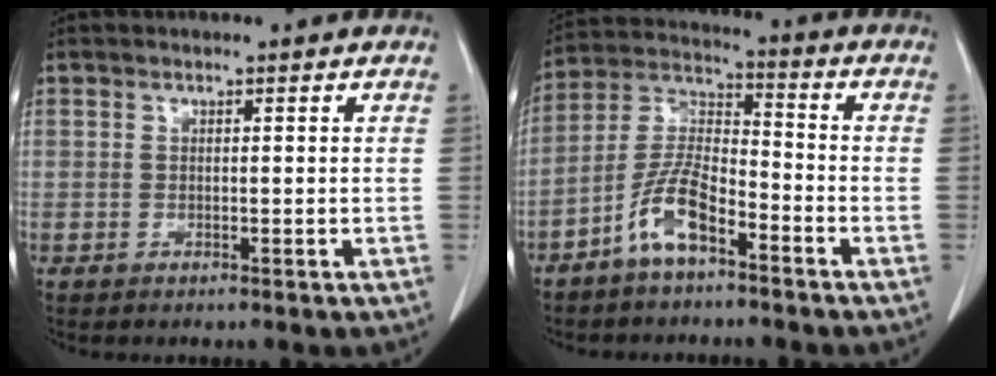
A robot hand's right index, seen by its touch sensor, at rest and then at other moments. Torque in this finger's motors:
{"motor_torque": [1.09, -0.73, 0.30, 0.12]}